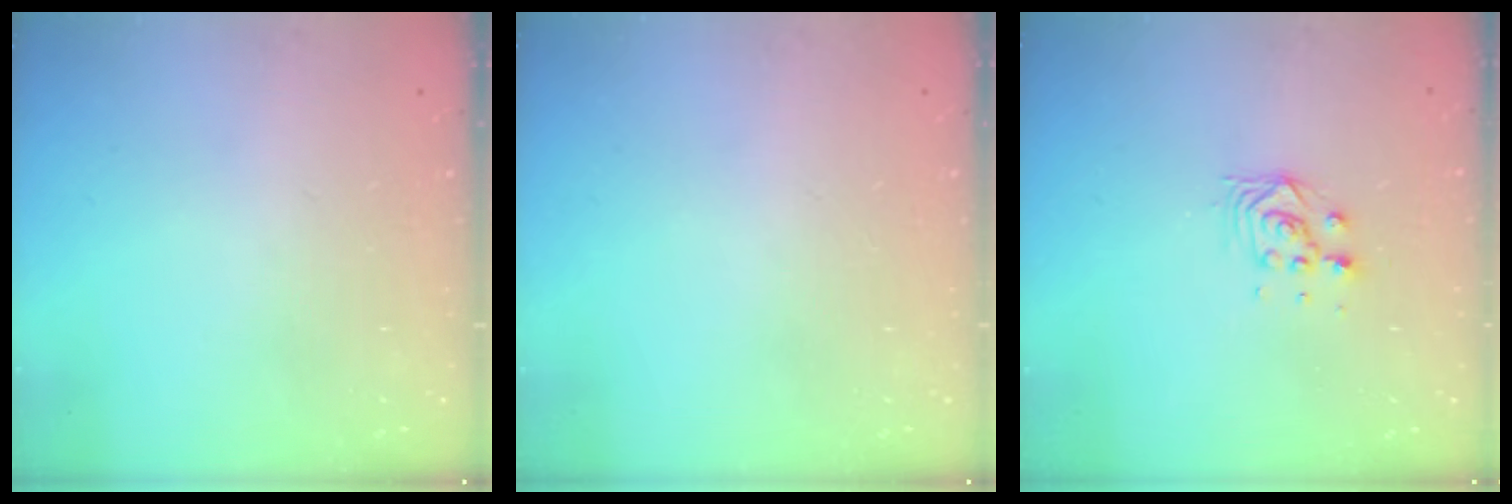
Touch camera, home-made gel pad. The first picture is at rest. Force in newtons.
{"total": 0.0}
{"total": 4.9, "press": 4.9, "slide": 0.2}